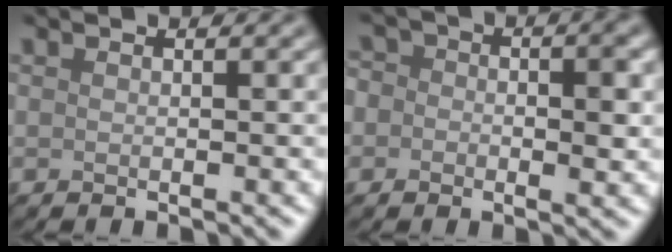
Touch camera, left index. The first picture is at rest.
{"total": 4.3, "force": [-0.2, 3.0, 3.1], "torque": [-0.015, 0.005, -0.016]}